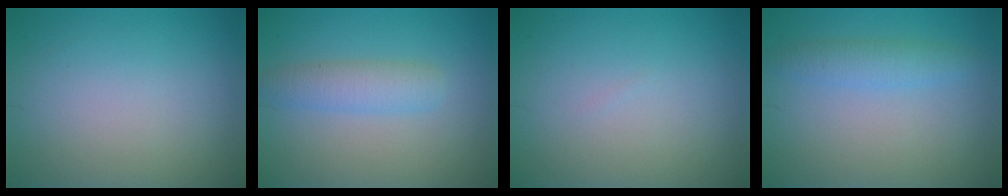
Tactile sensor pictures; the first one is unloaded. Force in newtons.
{"total": 2.8, "press": 2.8, "slide": 0.1}
{"total": 0.0}
{"total": 2.2, "press": 2.2, "slide": 0.2}